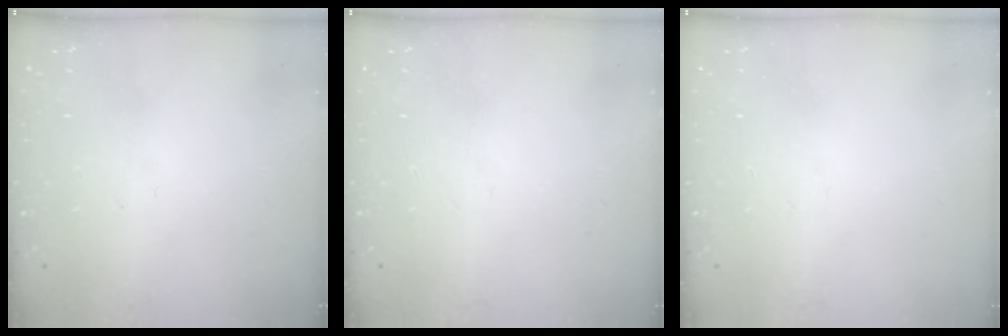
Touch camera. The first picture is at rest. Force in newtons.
{"total": 0.0}
{"total": 0.0}